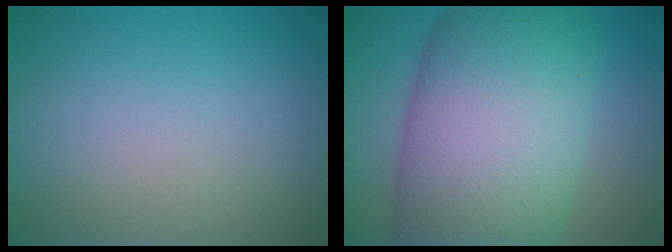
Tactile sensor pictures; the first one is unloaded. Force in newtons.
{"total": 15.9, "press": 15.9, "slide": 0.8}